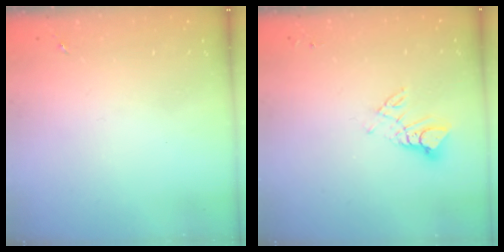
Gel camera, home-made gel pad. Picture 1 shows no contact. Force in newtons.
{"total": 6.8, "press": 6.8, "slide": 0.5}